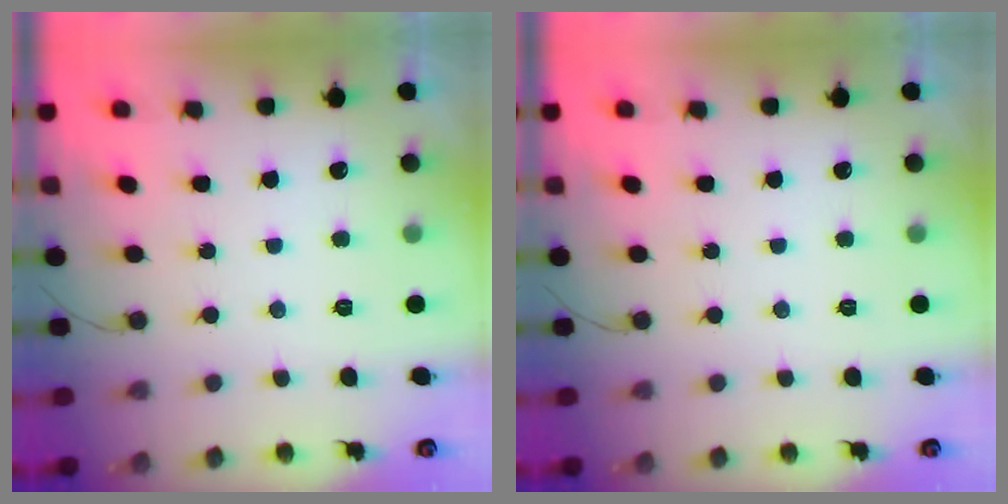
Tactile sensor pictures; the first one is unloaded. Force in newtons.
{"total": 0.0}